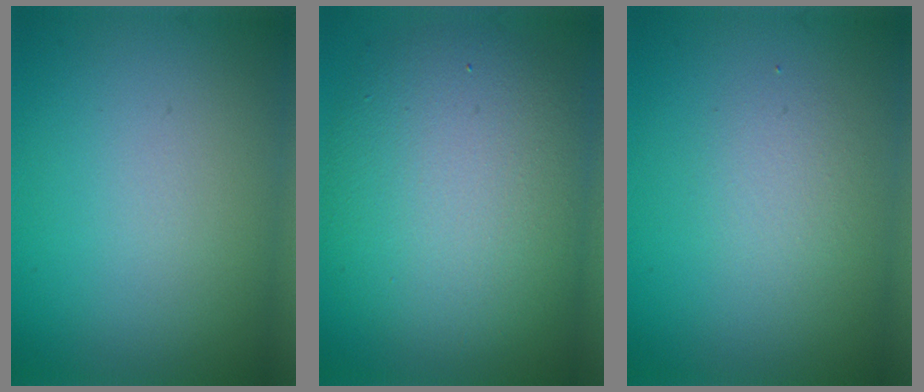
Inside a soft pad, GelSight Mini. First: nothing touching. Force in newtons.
{"total": 9.6, "press": 9.6, "slide": 0.6}
{"total": 1.6, "press": 1.6, "slide": 0.2}